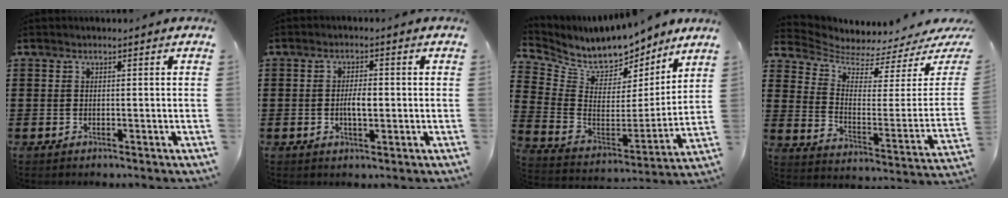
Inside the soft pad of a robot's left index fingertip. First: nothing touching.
{"total": 3.4, "force": [-0.2, 1.2, 3.2], "torque": [-0.059, 0.002, -0.005]}
{"total": 9.1, "force": [8.5, 2.9, 1.5], "torque": [-0.073, -0.063, 0.149]}
{"total": 3.1, "force": [2.8, 0.7, 0.9], "torque": [-0.043, -0.039, 0.042]}